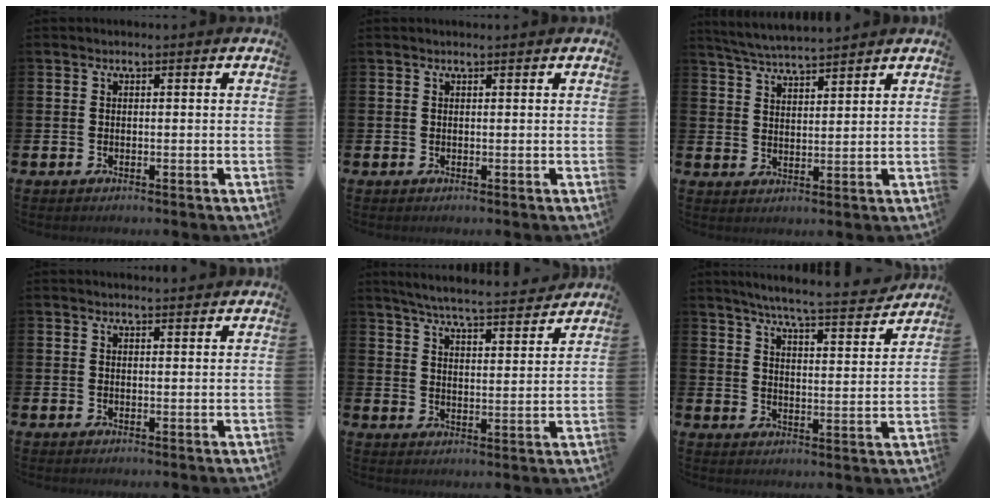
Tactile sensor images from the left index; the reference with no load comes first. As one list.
[{"total": 0.0}, {"total": 4.9, "force": [4.8, 0.1, 0.8], "torque": [-0.038, -0.022, 0.088]}, {"total": 1.3, "force": [1.3, 0.1, 0.1], "torque": [0.005, -0.005, 0.021]}, {"total": 6.1, "force": [5.9, 0.1, 1.5], "torque": [-0.046, -0.044, 0.101]}, {"total": 6.5, "force": [6.2, -0.2, 2.1], "torque": [-0.058, -0.046, 0.103]}]